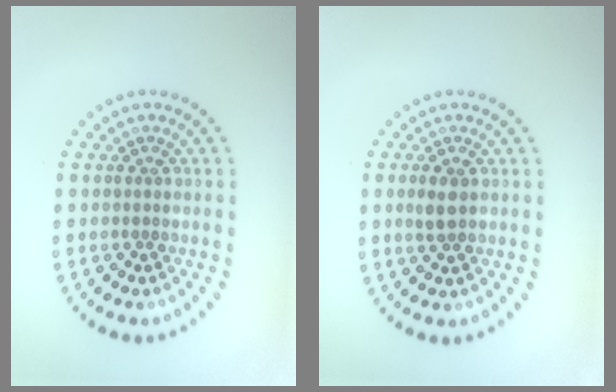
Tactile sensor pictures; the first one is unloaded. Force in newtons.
{"total": 1.9, "press": 1.9, "slide": 0.2}